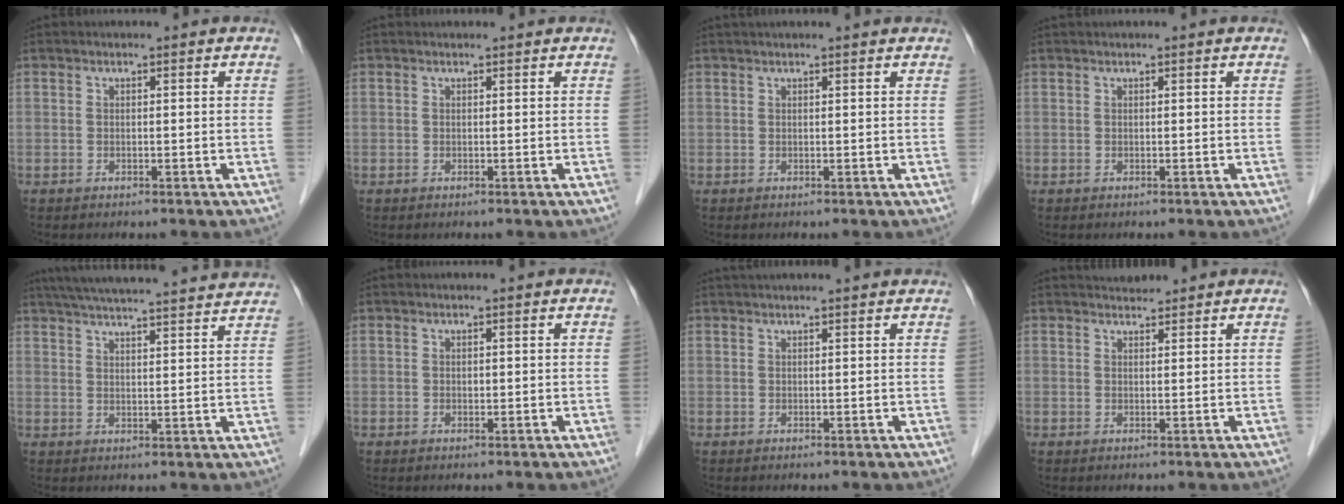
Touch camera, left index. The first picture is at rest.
{"total": 1.1, "force": [1.1, 0.2, 0.1], "torque": [-0.009, 0.010, 0.015]}
{"total": 5.7, "force": [5.3, -0.2, 2.1], "torque": [-0.023, 0.033, 0.062]}
{"total": 1.5, "force": [1.4, -0.1, 0.5], "torque": [-0.009, 0.022, 0.025]}
{"total": 23.6, "force": [21.9, 1.1, 8.9], "torque": [-0.147, 0.013, 0.286]}
{"total": 0.0}
{"total": 6.9, "force": [6.4, -0.2, 2.6], "torque": [-0.032, 0.034, 0.077]}
{"total": 2.3, "force": [2.3, 0.4, 0.1], "torque": [-0.006, 0.012, 0.040]}